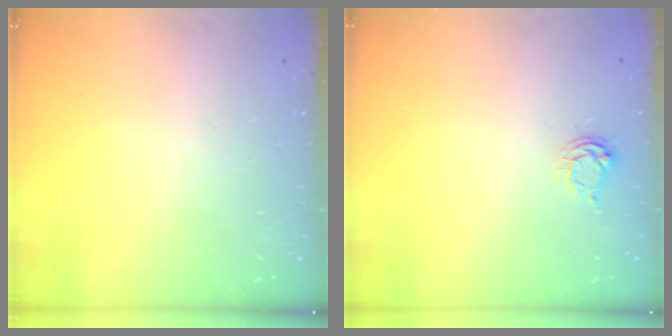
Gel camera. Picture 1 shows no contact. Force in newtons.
{"total": 4.0, "press": 4.0, "slide": 0.5}